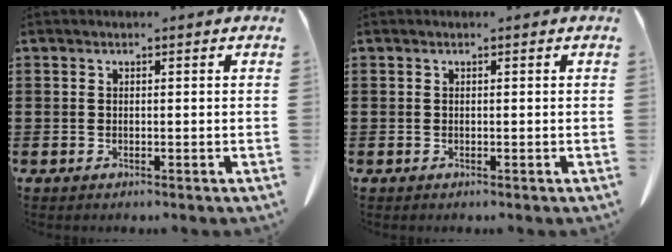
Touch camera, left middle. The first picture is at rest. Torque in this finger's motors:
{"motor_torque": [-0.30, -0.36, -0.01, 0.00]}